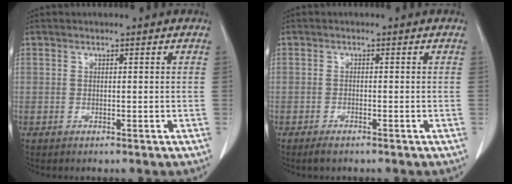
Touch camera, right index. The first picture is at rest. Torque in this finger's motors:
{"motor_torque": [0.12, -0.07, 0.04, 0.02]}